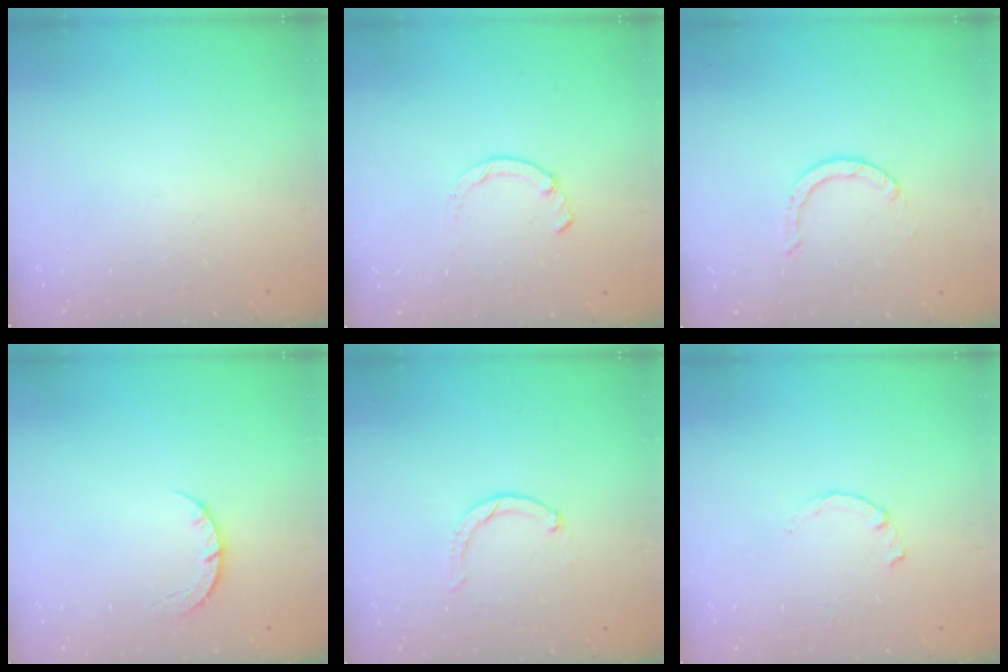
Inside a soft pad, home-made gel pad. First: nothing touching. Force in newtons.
{"total": 3.0, "press": 3.0, "slide": 0.4}
{"total": 0.9, "press": 0.9, "slide": 0.1}
{"total": 4.0, "press": 4.0, "slide": 0.5}
{"total": 1.9, "press": 1.9, "slide": 0.3}
{"total": 1.2, "press": 1.1, "slide": 0.3}